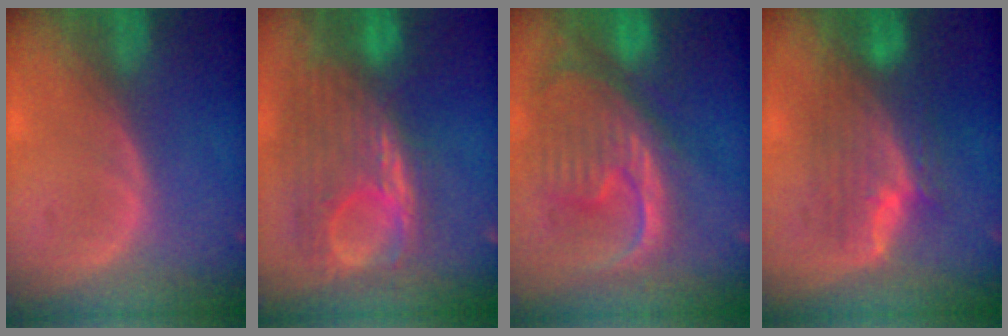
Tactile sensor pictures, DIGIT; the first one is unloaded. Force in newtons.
{"total": 11.5, "press": 10.4, "slide": 4.9}
{"total": 12.5, "press": 10.7, "slide": 6.5}
{"total": 7.6, "press": 7.4, "slide": 1.5}